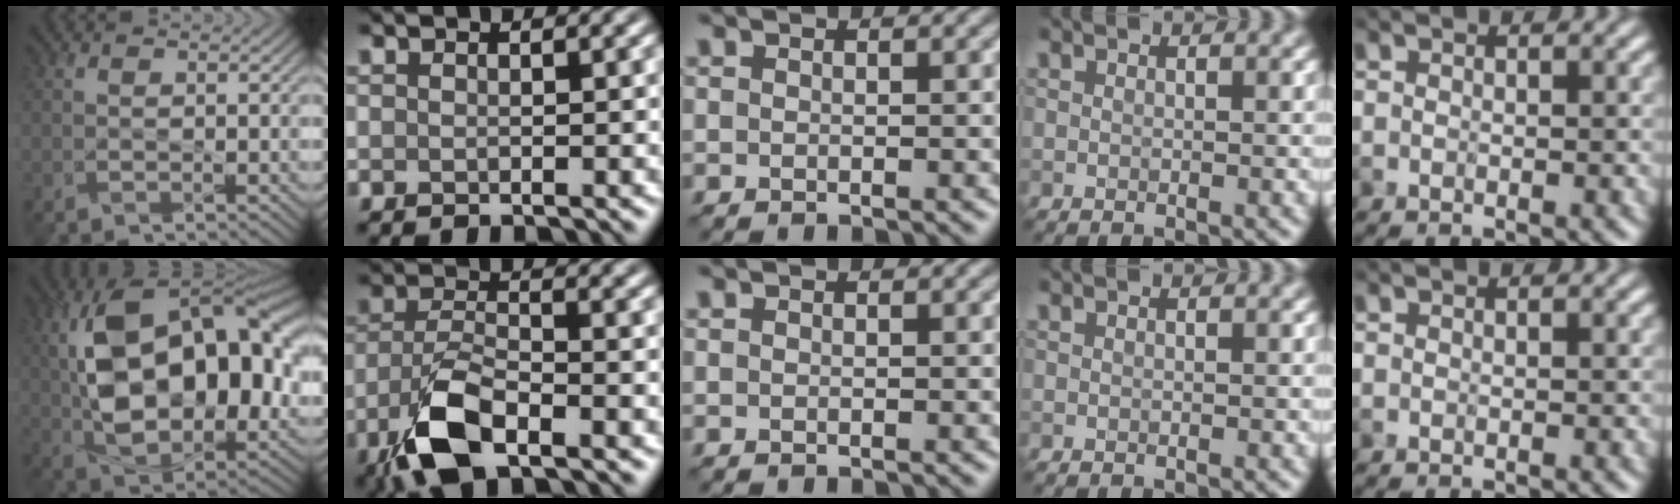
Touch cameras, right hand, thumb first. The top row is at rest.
{"thumb": {"total": 19.6, "force": [3.4, 11.3, 15.7], "torque": [-0.287, 0.002, 0.062]}, "index": {"total": 6.2, "force": [-3.3, 2.5, 4.6], "torque": [-0.103, -0.010, -0.072]}}